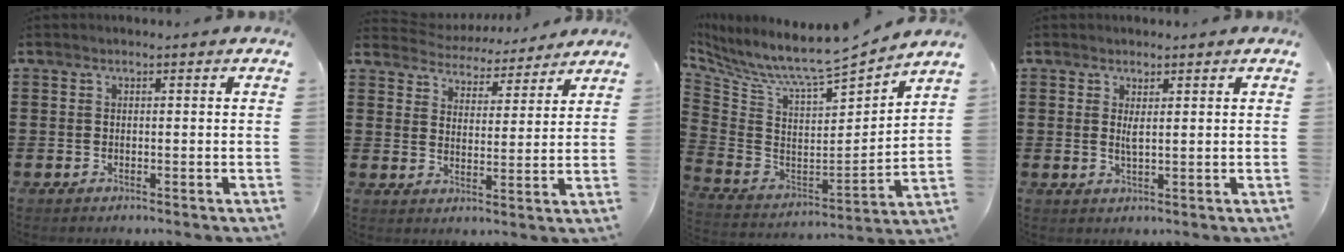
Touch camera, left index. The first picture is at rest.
{"total": 4.5, "force": [4.5, 0.4, -0.2], "torque": [-0.023, -0.030, 0.075]}
{"total": 6.7, "force": [6.1, 0.5, 2.9], "torque": [-0.088, -0.066, 0.094]}
{"total": 1.8, "force": [0.9, 0.5, 1.4], "torque": [-0.031, 0.001, 0.016]}